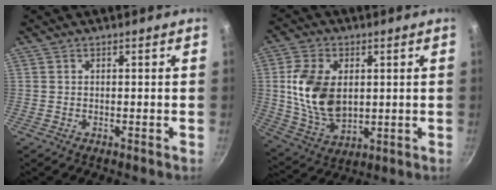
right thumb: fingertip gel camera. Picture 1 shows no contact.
{"total": 14.4, "force": [1.8, 9.6, 10.6], "torque": [-0.183, -0.019, 0.042]}